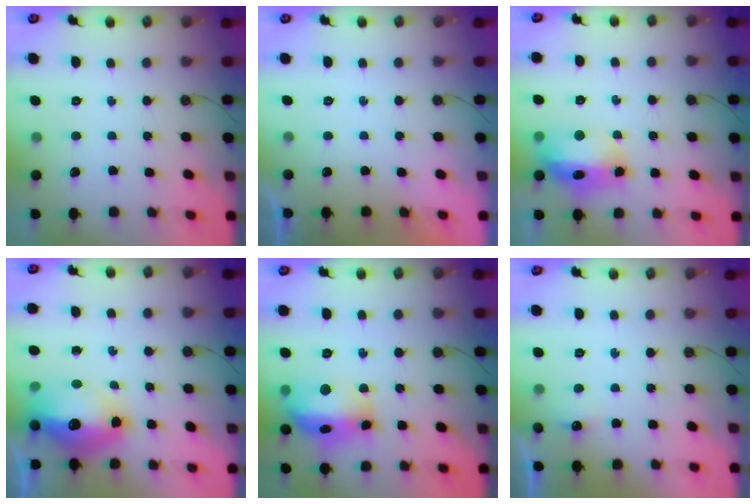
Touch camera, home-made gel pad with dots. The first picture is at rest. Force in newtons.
{"total": 0.0}
{"total": 13.3, "press": 13.2, "slide": 1.2}
{"total": 16.1, "press": 16.1, "slide": 1.5}
{"total": 17.0, "press": 17.0, "slide": 1.6}
{"total": 5.1, "press": 5.1, "slide": 0.7}